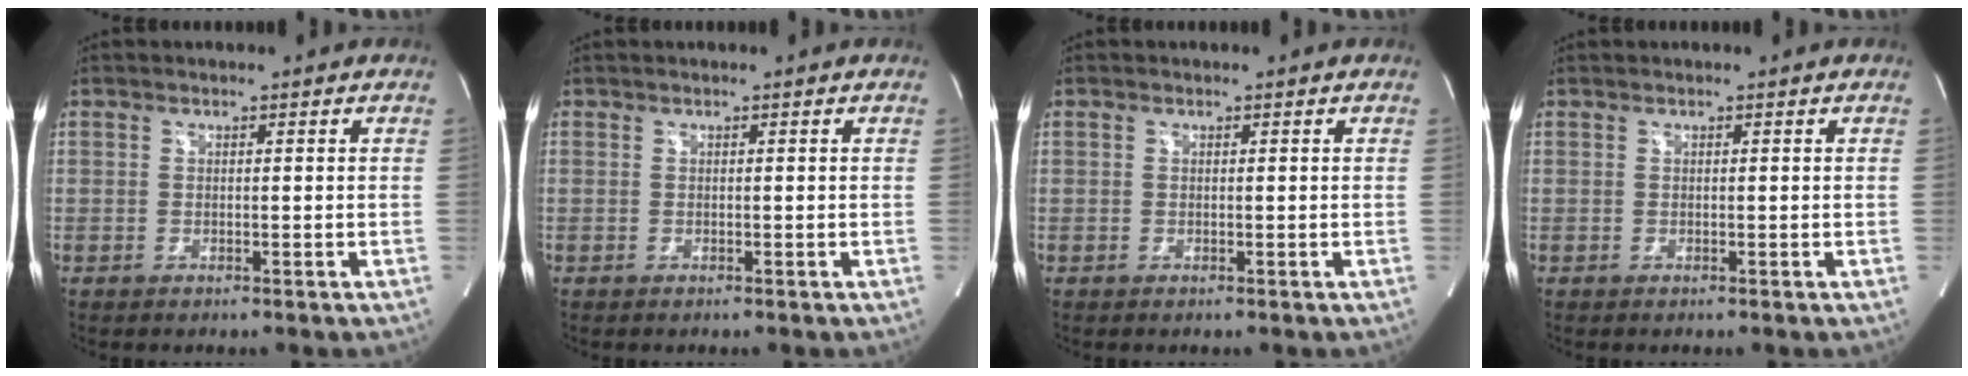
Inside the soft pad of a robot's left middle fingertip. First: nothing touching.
{"total": 0.0}
{"total": 1.6, "force": [-0.9, -1.1, -0.8], "torque": [0.007, 0.002, -0.008]}
{"total": 0.0}